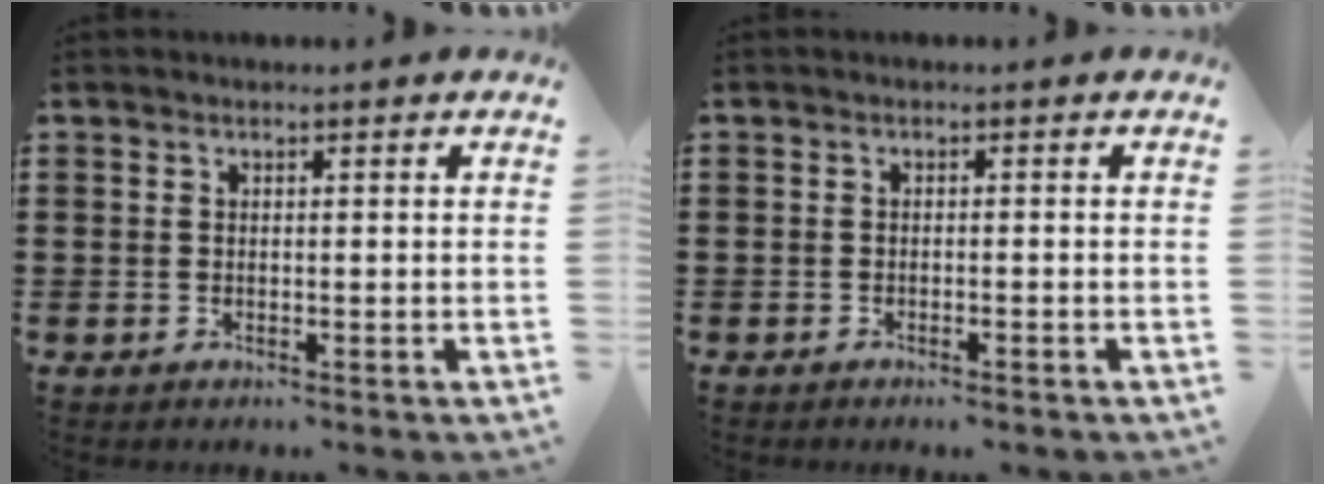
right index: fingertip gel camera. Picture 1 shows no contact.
{"total": 0.7, "force": [-0.7, 0.0, 0.3], "torque": [-0.007, -0.001, -0.013]}